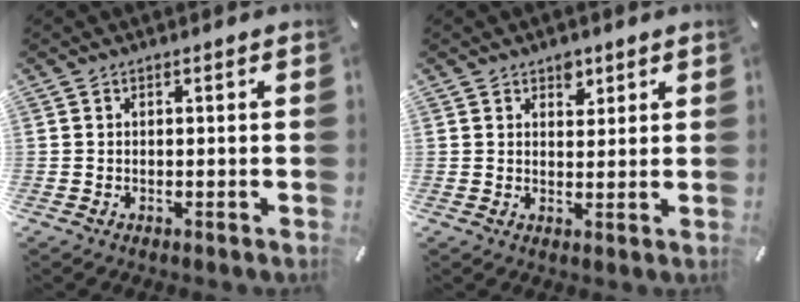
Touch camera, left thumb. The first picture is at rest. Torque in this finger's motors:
{"motor_torque": [0.33, 0.27, 0.42, -0.39, 0.00]}